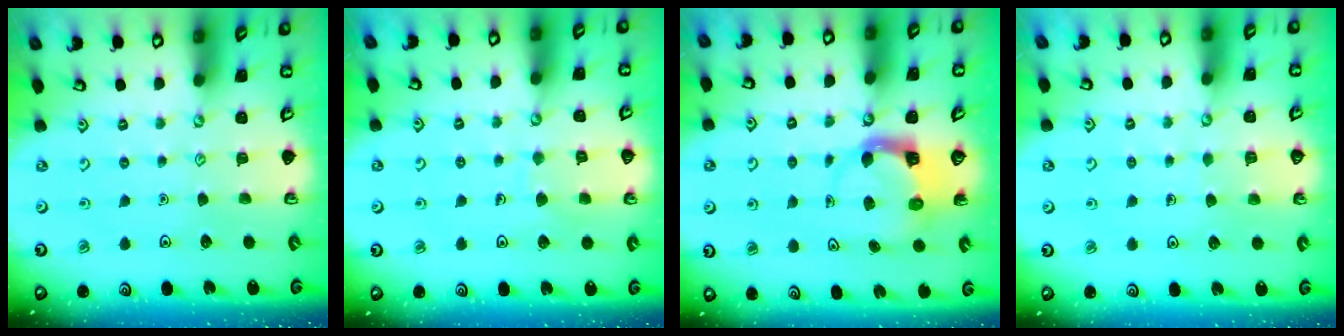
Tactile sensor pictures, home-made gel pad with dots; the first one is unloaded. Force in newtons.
{"total": 5.1, "press": 5.1, "slide": 0.5}
{"total": 3.9, "press": 3.9, "slide": 0.5}
{"total": 3.5, "press": 3.5, "slide": 0.3}